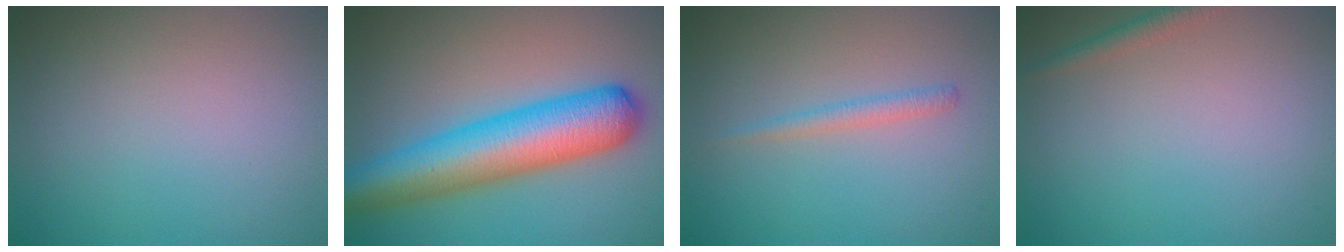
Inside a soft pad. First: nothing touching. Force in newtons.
{"total": 9.0, "press": 9.0, "slide": 0.3}
{"total": 1.2, "press": 1.2, "slide": 0.0}
{"total": 1.4, "press": 1.4, "slide": 0.0}